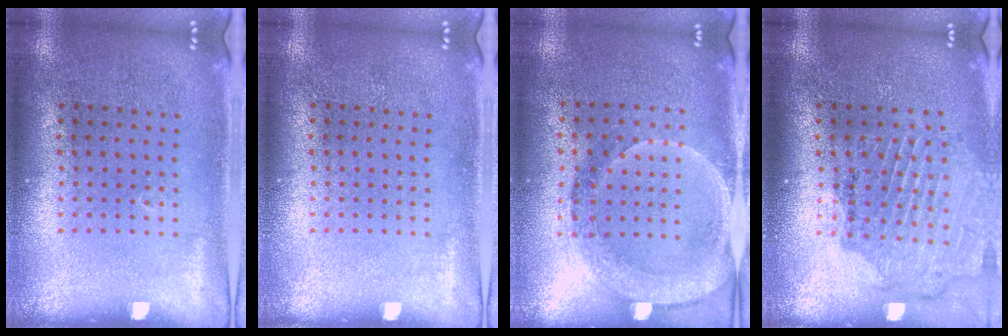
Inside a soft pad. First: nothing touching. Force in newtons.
{"total": 0.0}
{"total": 1.9, "press": 1.6, "slide": 0.9}
{"total": 1.6, "press": 1.6, "slide": 0.0}